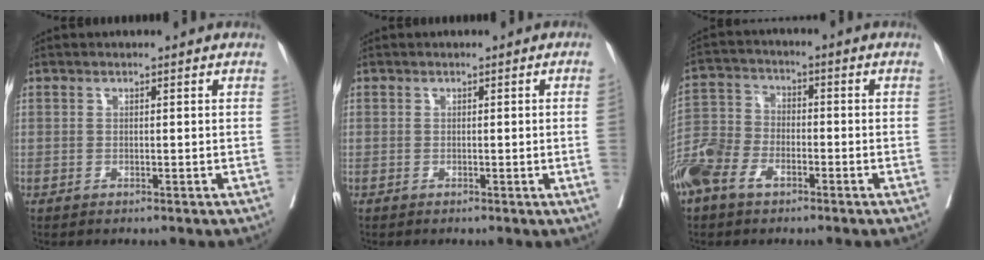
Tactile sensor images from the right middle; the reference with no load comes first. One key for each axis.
{"total": 2.6, "fx": -0.2, "fy": -1.1, "fz": 2.4, "tx": -0.038, "ty": -0.006, "tz": 0.001}
{"total": 8.8, "fx": -5.2, "fy": 5.2, "fz": 4.8, "tx": -0.123, "ty": 0.003, "tz": -0.106}